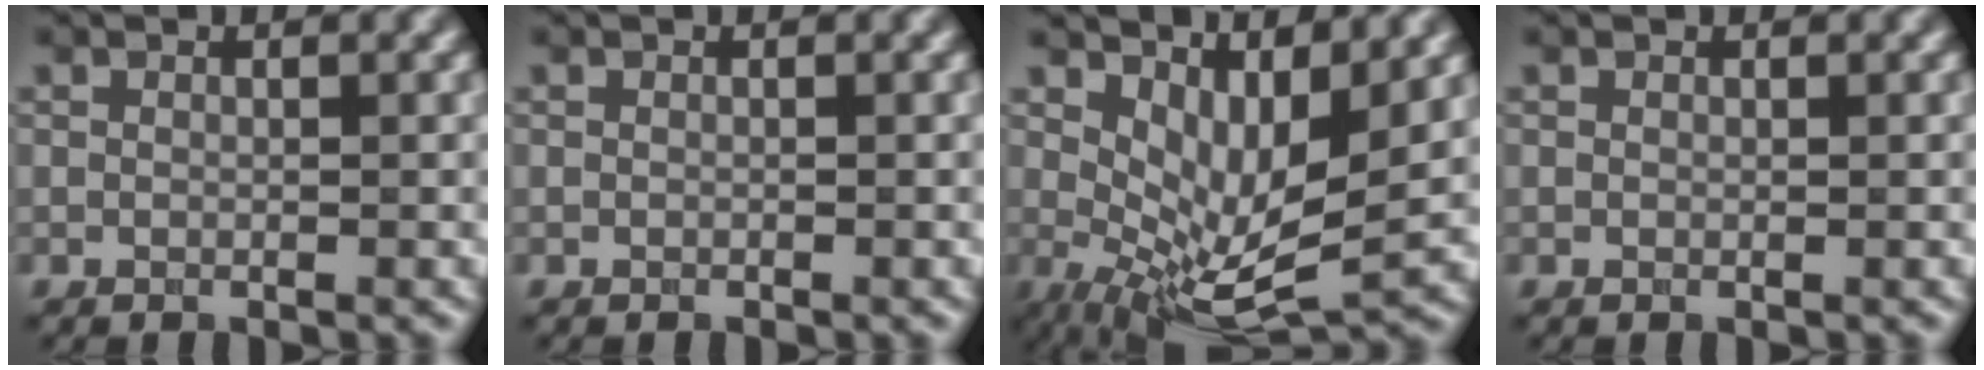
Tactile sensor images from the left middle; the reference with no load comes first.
{"total": 0.0}
{"total": 7.2, "force": [2.5, 2.9, 6.1], "torque": [-0.111, -0.020, 0.053]}
{"total": 0.0}